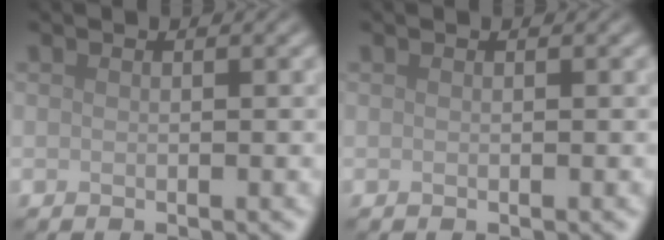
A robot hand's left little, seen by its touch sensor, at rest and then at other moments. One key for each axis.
{"total": 0.0}